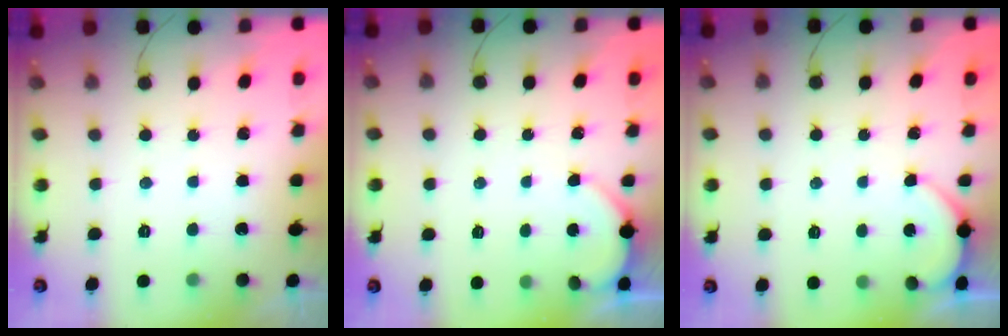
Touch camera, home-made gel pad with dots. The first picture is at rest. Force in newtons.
{"total": 2.0, "press": 2.0, "slide": 0.2}
{"total": 2.4, "press": 2.3, "slide": 0.3}